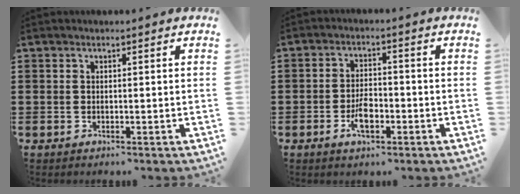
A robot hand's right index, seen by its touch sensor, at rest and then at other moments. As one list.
[{"total": 4.5, "force": [-1.8, 2.1, 3.6], "torque": [-0.068, 0.005, -0.033]}]